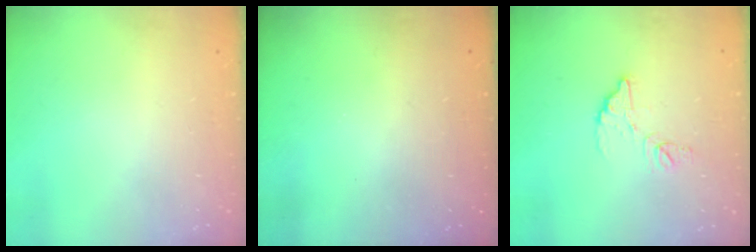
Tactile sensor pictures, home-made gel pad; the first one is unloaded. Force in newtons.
{"total": 3.0, "press": 3.0, "slide": 0.1}
{"total": 9.6, "press": 9.5, "slide": 0.7}